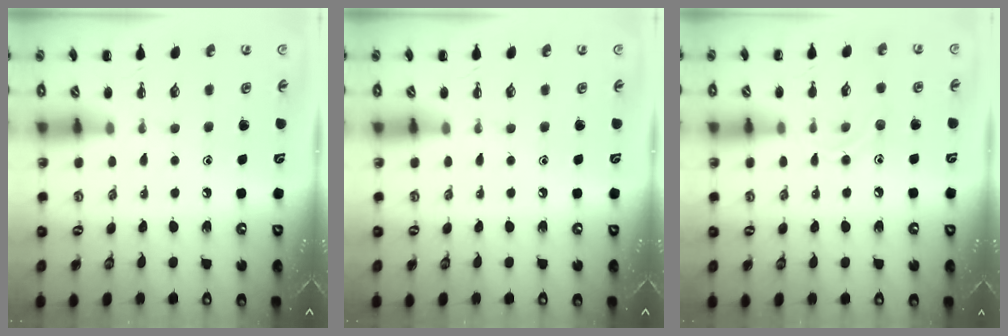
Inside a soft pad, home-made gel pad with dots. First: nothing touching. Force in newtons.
{"total": 0.0}
{"total": 6.6, "press": 6.5, "slide": 1.1}